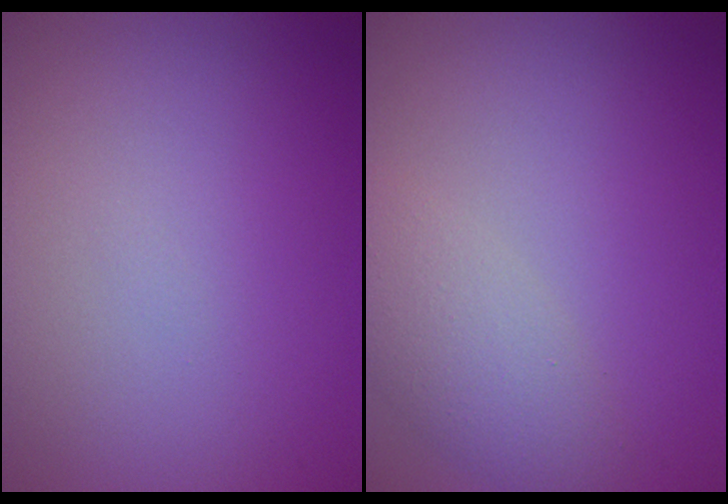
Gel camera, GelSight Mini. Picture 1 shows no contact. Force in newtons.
{"total": 2.9, "press": 2.9, "slide": 0.2}